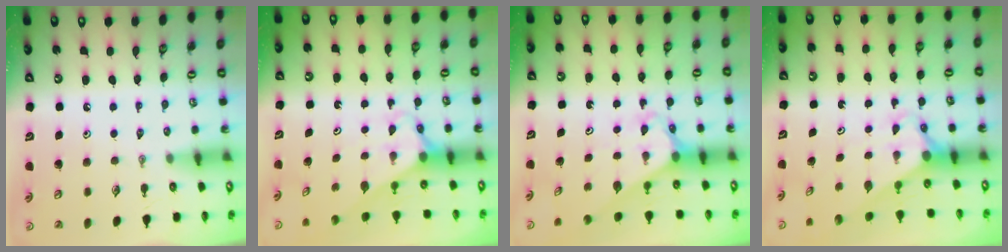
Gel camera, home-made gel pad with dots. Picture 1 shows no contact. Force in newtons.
{"total": 2.7, "press": 2.7, "slide": 0.2}
{"total": 2.5, "press": 2.5, "slide": 0.2}
{"total": 2.7, "press": 2.7, "slide": 0.0}